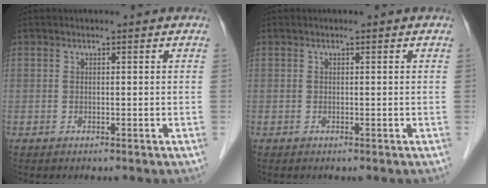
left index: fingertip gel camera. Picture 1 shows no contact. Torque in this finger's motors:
{"motor_torque": [0.00, 0.00, 0.00, 0.00]}